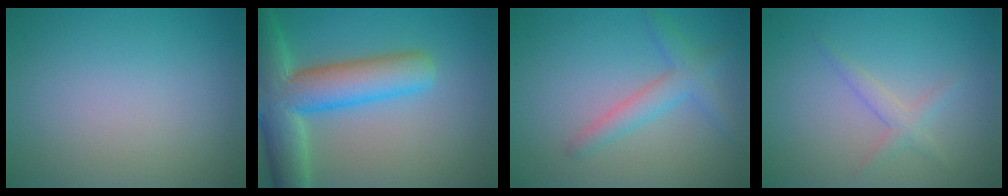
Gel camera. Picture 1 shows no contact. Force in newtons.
{"total": 9.6, "press": 9.6, "slide": 0.8}
{"total": 2.9, "press": 2.9, "slide": 0.1}
{"total": 1.6, "press": 1.6, "slide": 0.1}